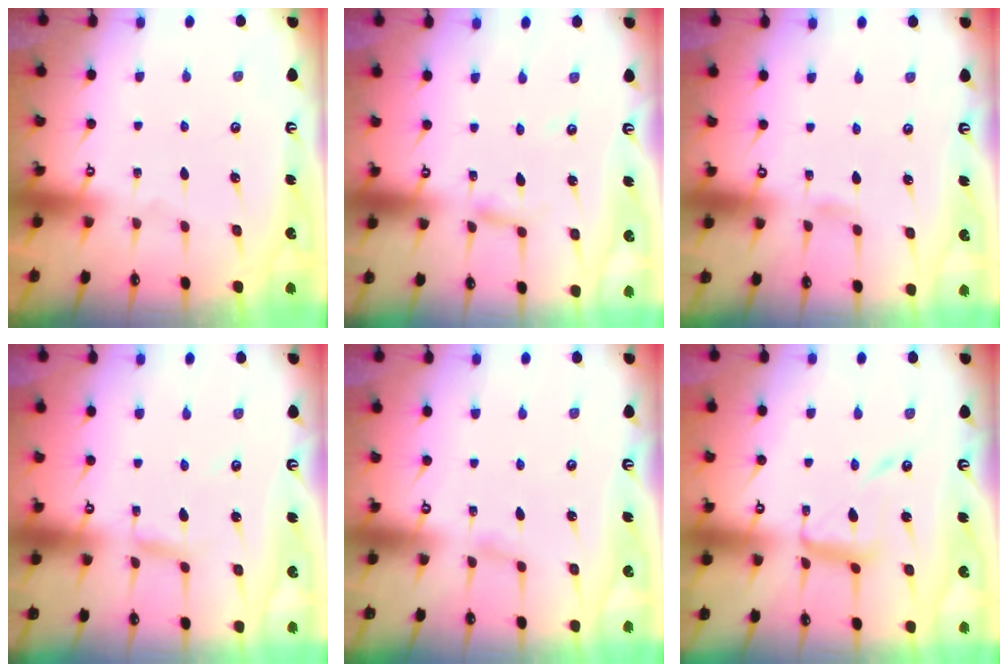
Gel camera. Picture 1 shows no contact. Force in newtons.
{"total": 2.7, "press": 2.7, "slide": 0.3}
{"total": 3.5, "press": 3.5, "slide": 0.4}
{"total": 2.5, "press": 2.5, "slide": 0.2}
{"total": 2.3, "press": 2.3, "slide": 0.3}
{"total": 11.9, "press": 11.8, "slide": 1.0}